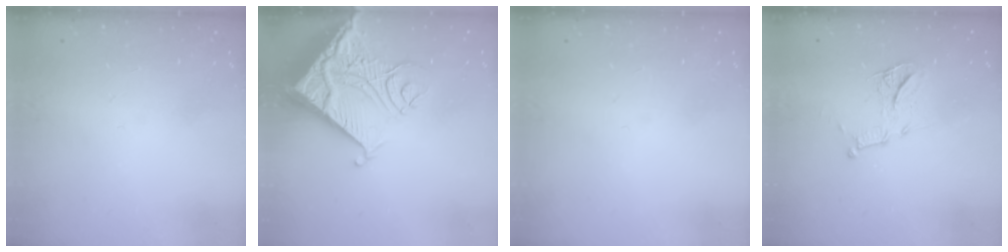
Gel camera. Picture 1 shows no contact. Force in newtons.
{"total": 19.5, "press": 19.4, "slide": 2.7}
{"total": 0.0}
{"total": 11.0, "press": 10.9, "slide": 0.4}